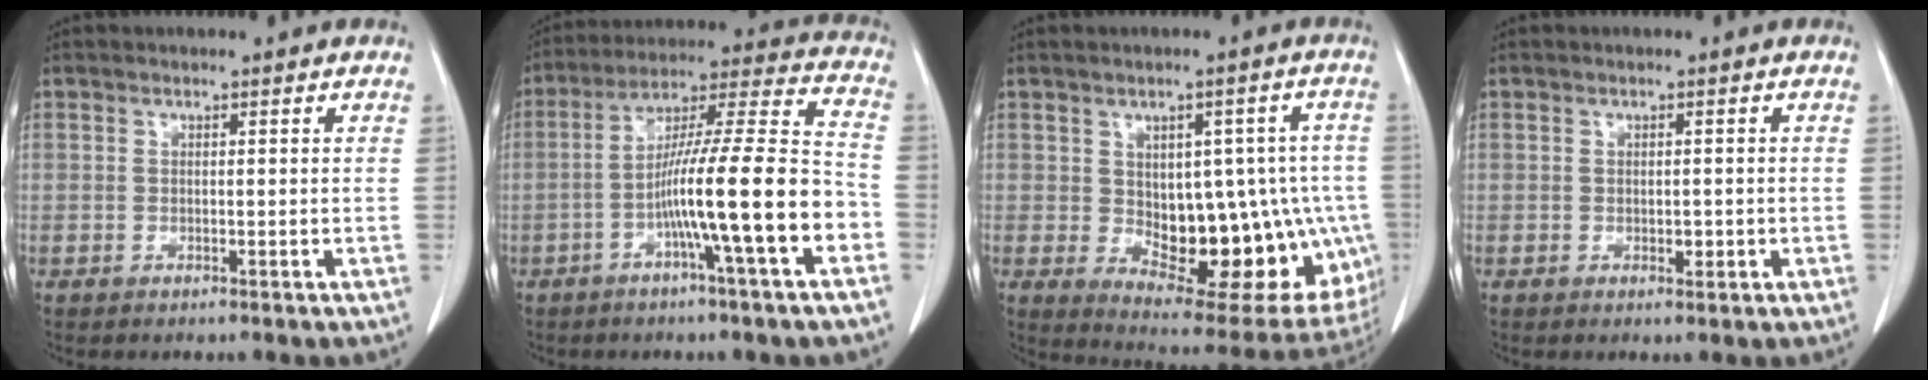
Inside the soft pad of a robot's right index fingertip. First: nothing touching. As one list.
[{"total": 14.4, "force": [-5.0, -0.5, 13.5], "torque": [-0.232, 0.012, -0.087]}, {"total": 20.6, "force": [-2.9, 10.3, 17.5], "torque": [-0.175, 0.017, -0.006]}, {"total": 1.3, "force": [-0.3, 0.8, 1.0], "torque": [-0.014, 0.000, -0.001]}]